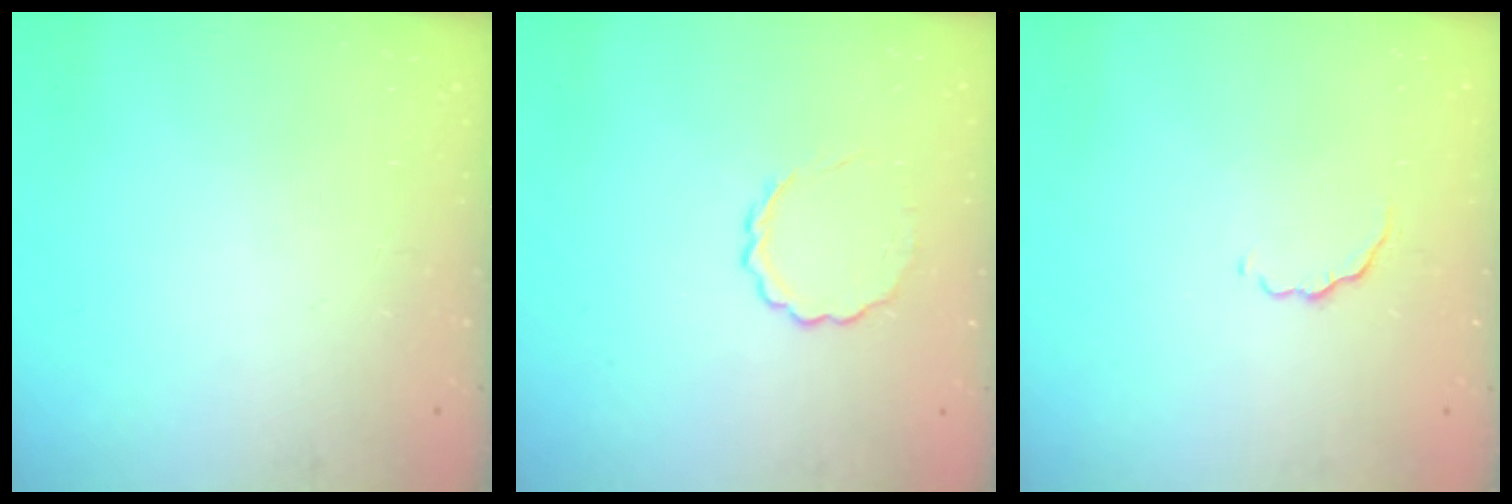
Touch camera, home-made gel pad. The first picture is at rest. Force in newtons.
{"total": 5.8, "press": 5.5, "slide": 1.9}
{"total": 4.1, "press": 4.0, "slide": 1.0}